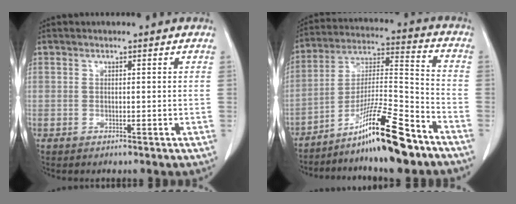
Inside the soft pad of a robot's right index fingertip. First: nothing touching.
{"total": 15.3, "force": [-10.7, 0.2, 10.8], "torque": [-0.199, 0.001, -0.183]}